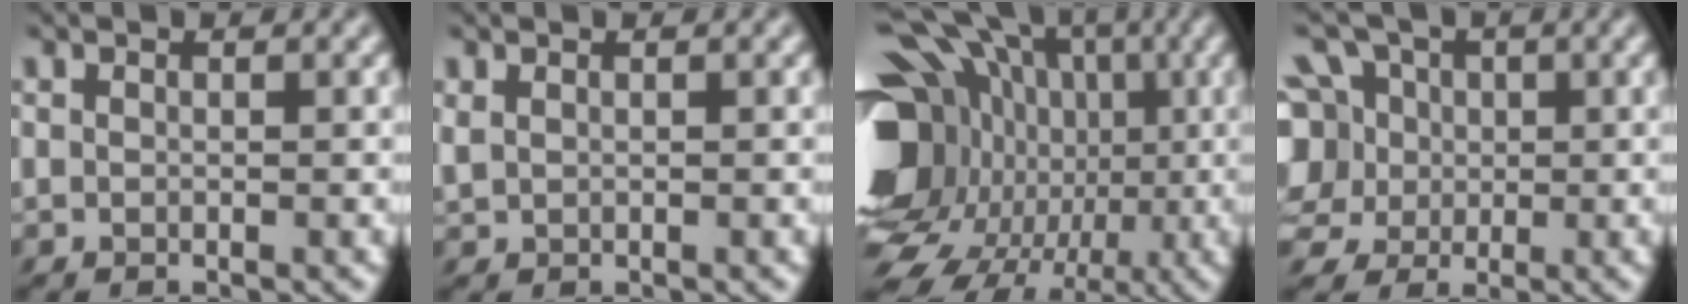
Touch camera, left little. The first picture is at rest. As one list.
[{"total": 0.9, "force": [0.1, 0.5, 0.8], "torque": [-0.023, -0.001, 0.002]}, {"total": 20.7, "force": [-4.2, 16.7, 11.5], "torque": [-0.209, 0.016, -0.116]}, {"total": 9.6, "force": [-0.5, 8.2, 4.9], "torque": [-0.102, 0.032, -0.051]}]